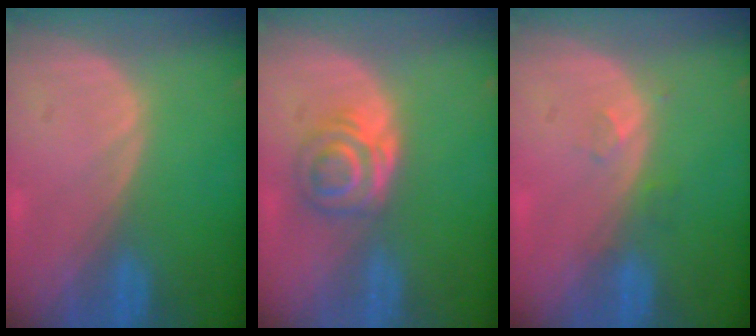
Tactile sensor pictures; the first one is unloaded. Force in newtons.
{"total": 5.2, "press": 4.8, "slide": 2.1}
{"total": 1.9, "press": 1.6, "slide": 1.0}